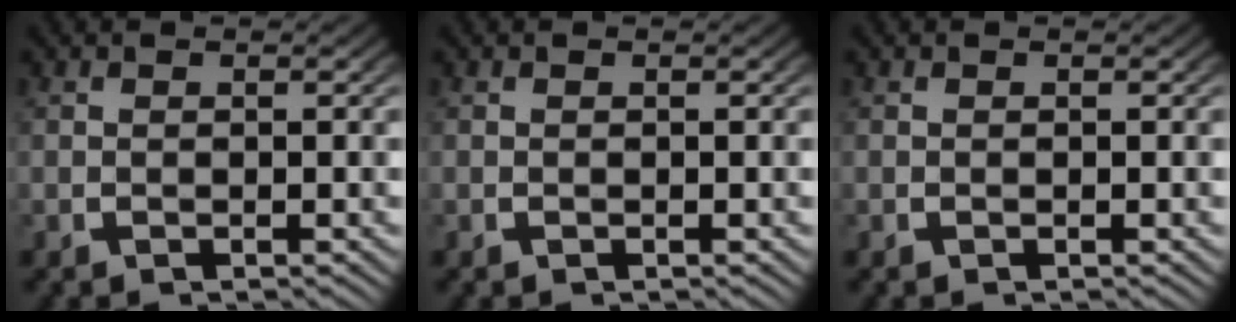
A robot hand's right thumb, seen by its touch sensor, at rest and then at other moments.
{"total": 0.0}
{"total": 0.0}